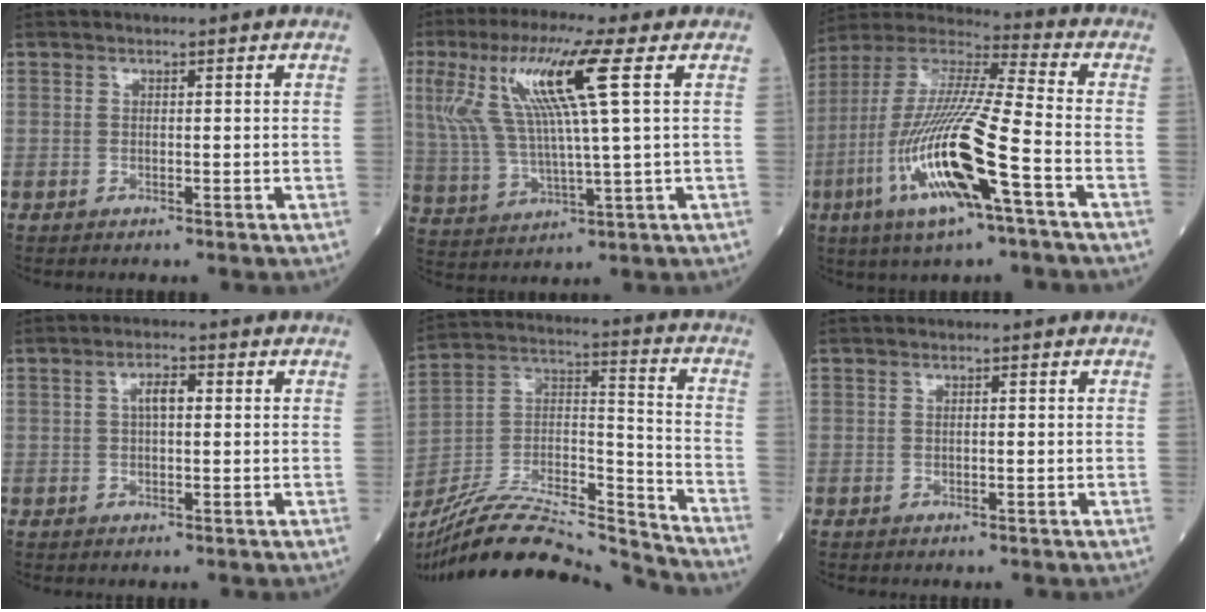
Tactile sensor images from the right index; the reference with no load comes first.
{"total": 14.2, "force": [4.9, 0.4, 13.3], "torque": [-0.289, 0.014, 0.091]}
{"total": 19.9, "force": [-6.9, 1.6, 18.6], "torque": [-0.404, -0.026, -0.137]}
{"total": 3.0, "force": [0.6, 1.1, 2.7], "torque": [-0.050, 0.008, 0.009]}
{"total": 22.9, "force": [-21.5, 1.7, 7.7], "torque": [-0.160, 0.014, -0.364]}
{"total": 0.6, "force": [0.0, 0.2, 0.5], "torque": [-0.011, 0.001, 0.000]}